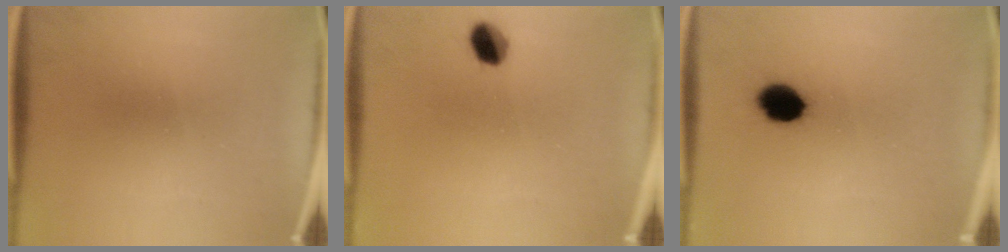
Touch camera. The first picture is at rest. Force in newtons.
{"total": 4.6}
{"total": 7.0}